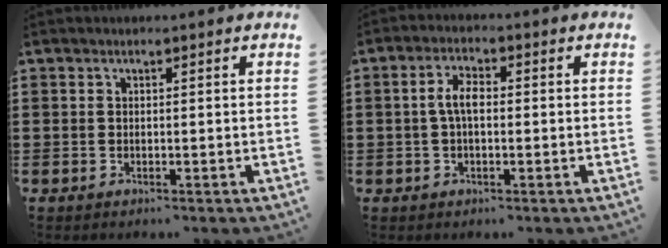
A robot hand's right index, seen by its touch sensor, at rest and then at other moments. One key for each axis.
{"total": 4.0, "fx": -0.1, "fy": 1.8, "fz": 3.6, "tx": -0.083, "ty": 0.001, "tz": -0.008}